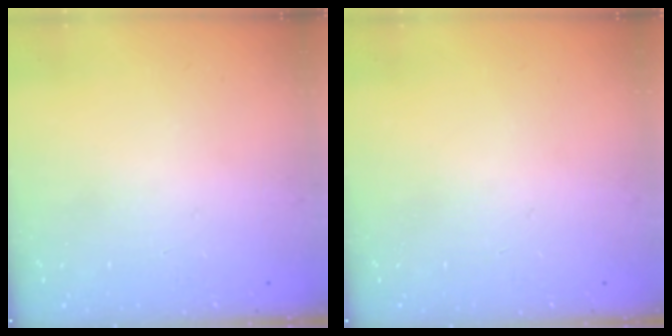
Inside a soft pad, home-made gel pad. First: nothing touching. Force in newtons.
{"total": 0.0}